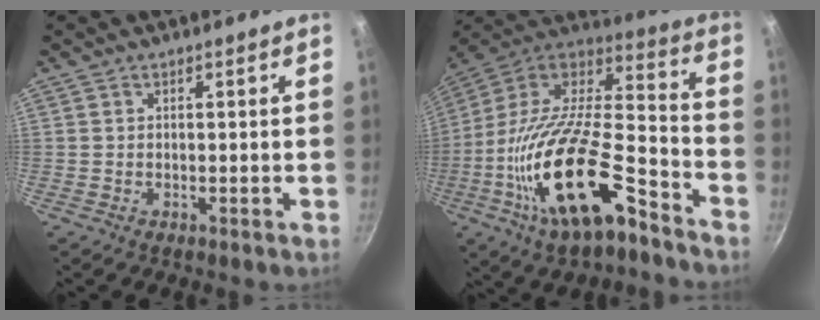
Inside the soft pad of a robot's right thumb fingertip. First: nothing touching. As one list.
[{"total": 26.9, "force": [-12.6, 10.6, 21.3], "torque": [-0.359, 0.056, -0.234]}]